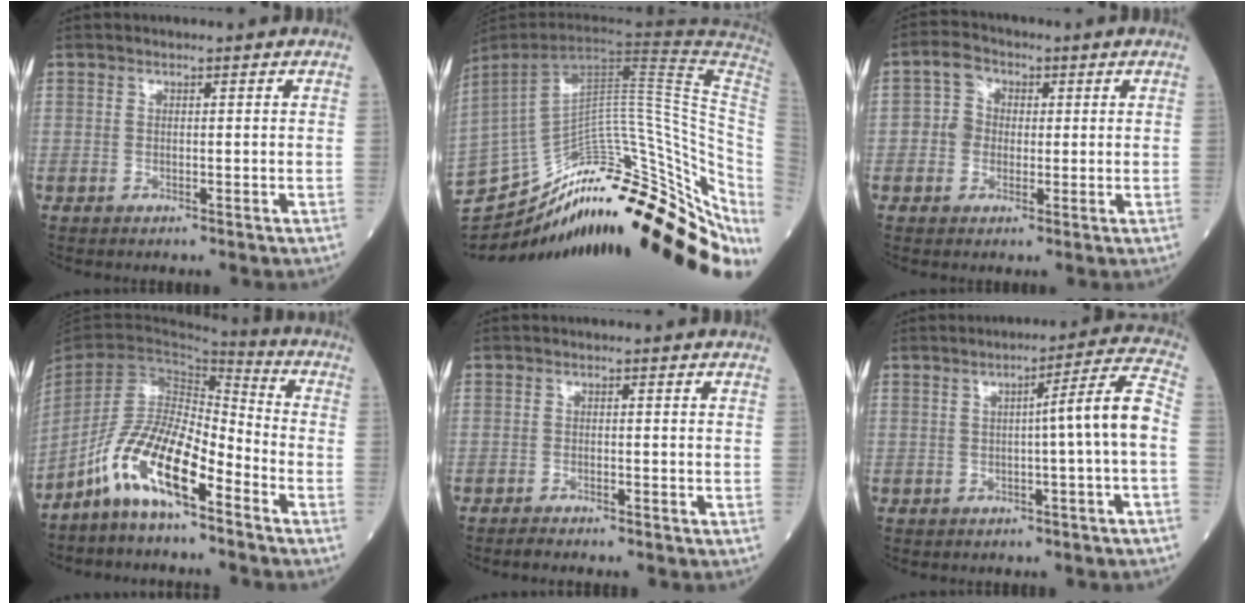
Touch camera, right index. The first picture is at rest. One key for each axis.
{"total": 34.4, "fx": -23.2, "fy": 8.7, "fz": 23.8, "tx": -0.308, "ty": 0.016, "tz": -0.324}
{"total": 4.2, "fx": 0.2, "fy": 3.8, "fz": 1.9, "tx": -0.041, "ty": 0.019, "tz": 0.002}
{"total": 11.4, "fx": -7.2, "fy": 2.5, "fz": 8.5, "tx": -0.177, "ty": 0.006, "tz": -0.137}
{"total": 1.9, "fx": -1.8, "fy": 0.0, "fz": 0.6, "tx": -0.015, "ty": -0.004, "tz": -0.024}
{"total": 6.3, "fx": -0.9, "fy": -1.2, "fz": 6.2, "tx": -0.088, "ty": 0.014, "tz": -0.010}